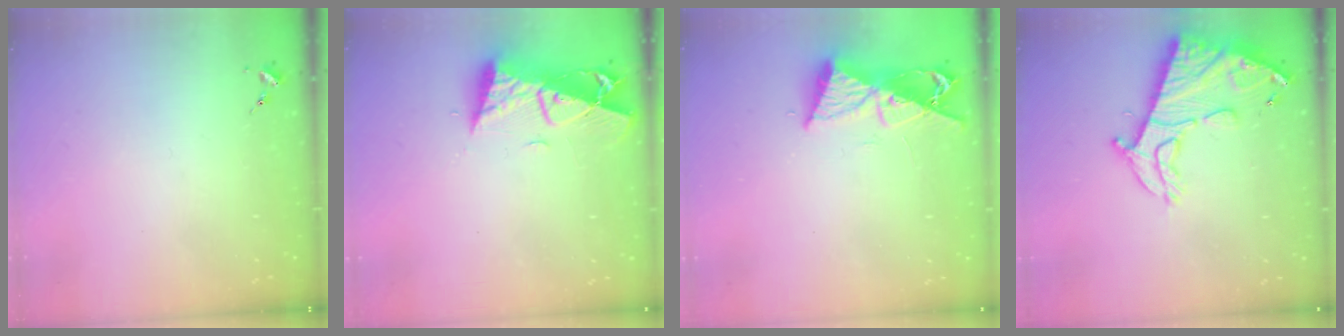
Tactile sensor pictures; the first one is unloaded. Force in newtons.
{"total": 9.3, "press": 9.3, "slide": 1.1}
{"total": 9.4, "press": 9.3, "slide": 1.4}
{"total": 16.7, "press": 16.6, "slide": 1.4}